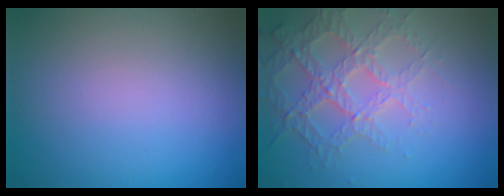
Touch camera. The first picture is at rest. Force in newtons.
{"total": 3.7, "press": 3.6, "slide": 0.9}